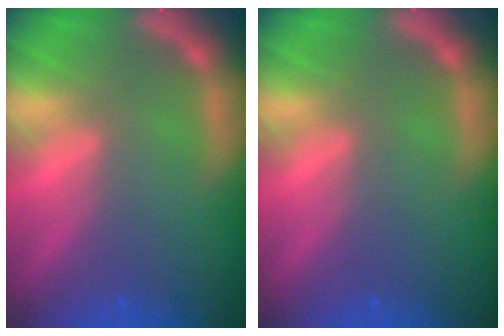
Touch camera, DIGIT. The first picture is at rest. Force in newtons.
{"total": 0.0}